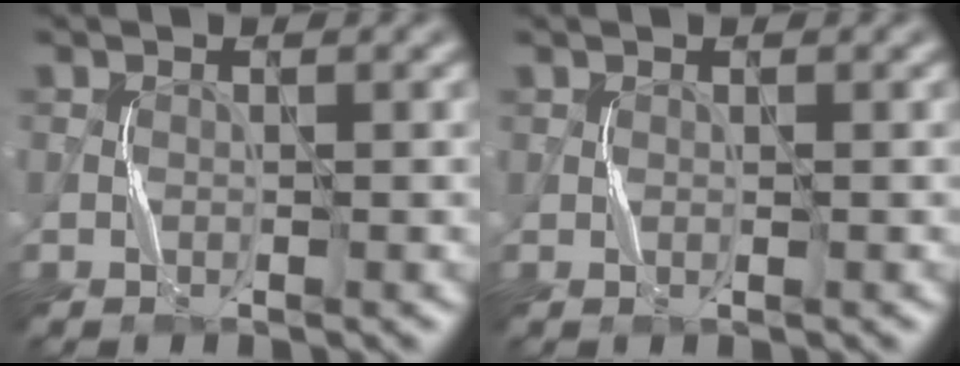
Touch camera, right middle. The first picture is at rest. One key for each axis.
{"total": 0.0}